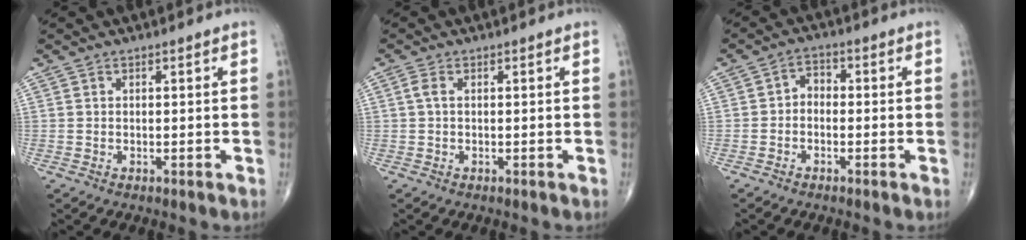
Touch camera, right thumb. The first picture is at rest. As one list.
[{"total": 3.0, "force": [0.3, 1.4, 2.6], "torque": [-0.068, 0.009, 0.004]}, {"total": 2.8, "force": [-0.8, 2.1, 1.7], "torque": [-0.009, 0.017, -0.030]}]